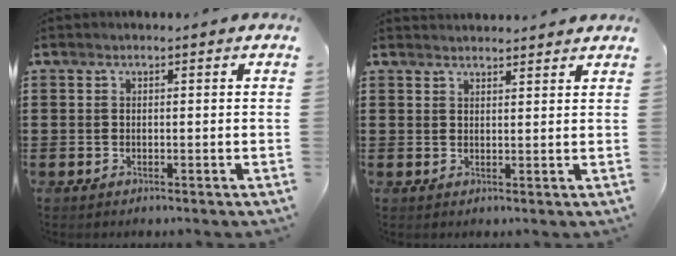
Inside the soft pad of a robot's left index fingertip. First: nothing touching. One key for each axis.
{"total": 2.2, "fx": 2.2, "fy": 0.1, "fz": -0.1, "tx": -0.003, "ty": -0.001, "tz": 0.043}